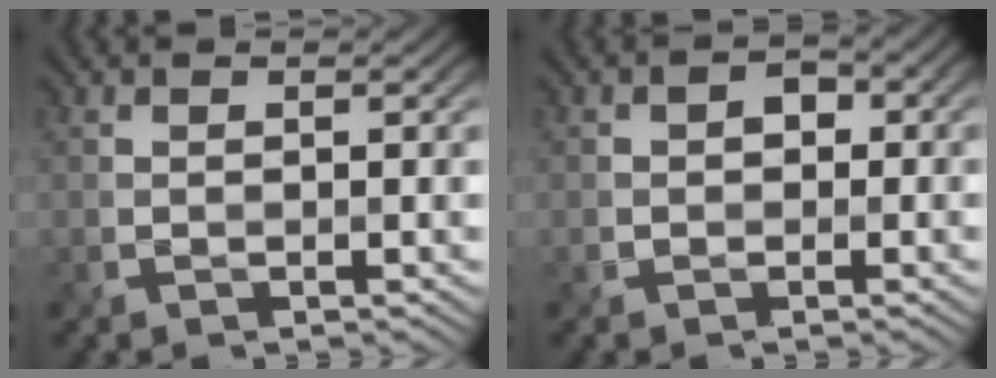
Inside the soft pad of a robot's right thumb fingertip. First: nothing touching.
{"total": 2.2, "force": [-0.1, 1.9, 1.1], "torque": [-0.020, 0.002, -0.004]}